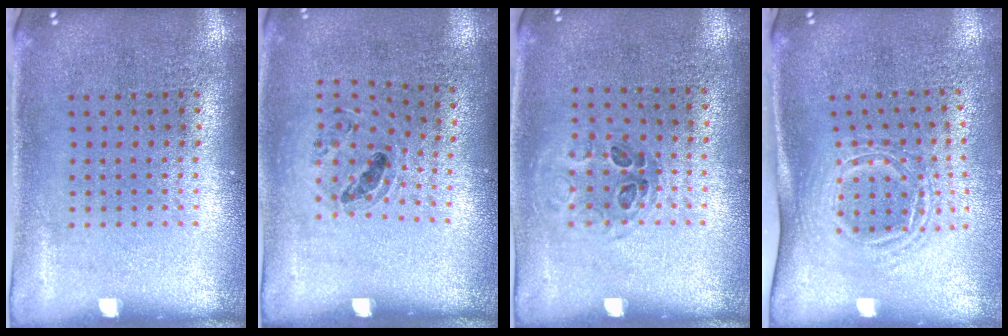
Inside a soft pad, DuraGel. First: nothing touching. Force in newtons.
{"total": 1.0, "press": 0.8, "slide": 0.5}
{"total": 1.0, "press": 0.6, "slide": 0.7}
{"total": 1.7, "press": 1.2, "slide": 1.2}